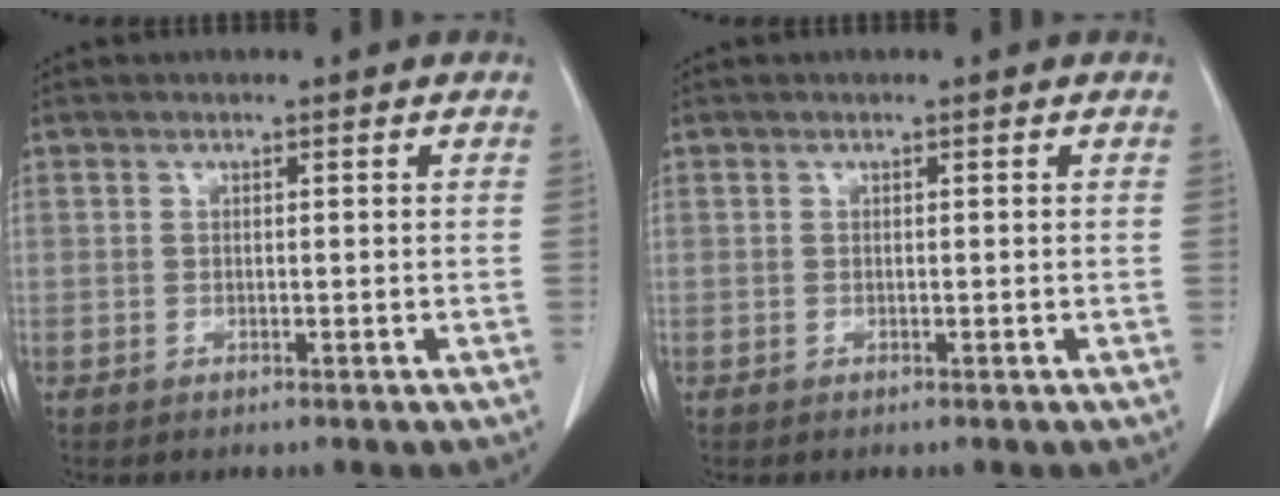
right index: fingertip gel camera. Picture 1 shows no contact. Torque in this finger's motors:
{"motor_torque": [0.00, 0.00, 0.00, 0.00]}